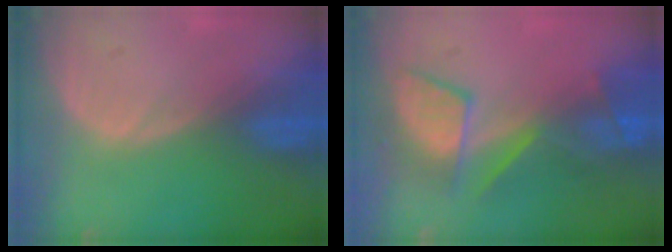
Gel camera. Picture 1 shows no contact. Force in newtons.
{"total": 8.3, "press": 8.3, "slide": 0.5}